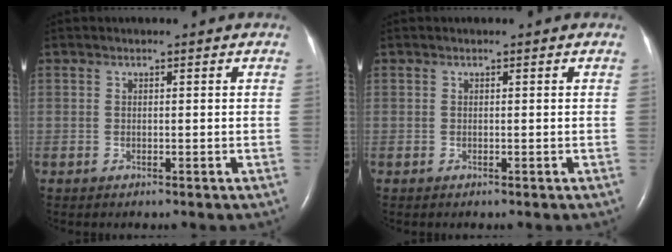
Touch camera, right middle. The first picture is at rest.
{"total": 0.0}